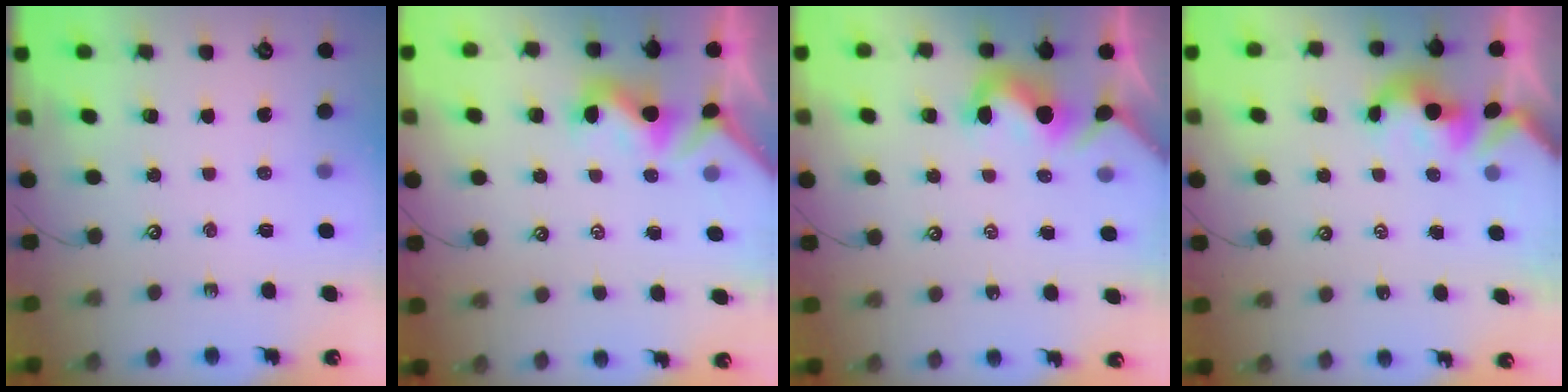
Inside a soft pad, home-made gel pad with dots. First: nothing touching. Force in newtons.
{"total": 1.0, "press": 0.7, "slide": 0.6}
{"total": 3.0, "press": 2.9, "slide": 0.5}
{"total": 2.1, "press": 2.1, "slide": 0.2}